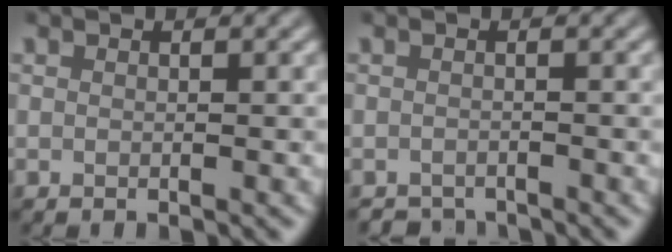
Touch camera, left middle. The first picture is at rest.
{"total": 1.5, "force": [-1.4, 0.3, -0.1], "torque": [0.008, -0.001, -0.023]}